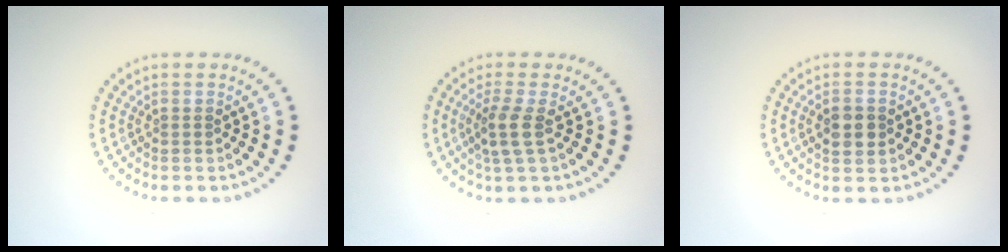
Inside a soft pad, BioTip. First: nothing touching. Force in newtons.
{"total": 2.4, "press": 1.9, "slide": 1.5}
{"total": 2.8, "press": 2.8, "slide": 0.1}